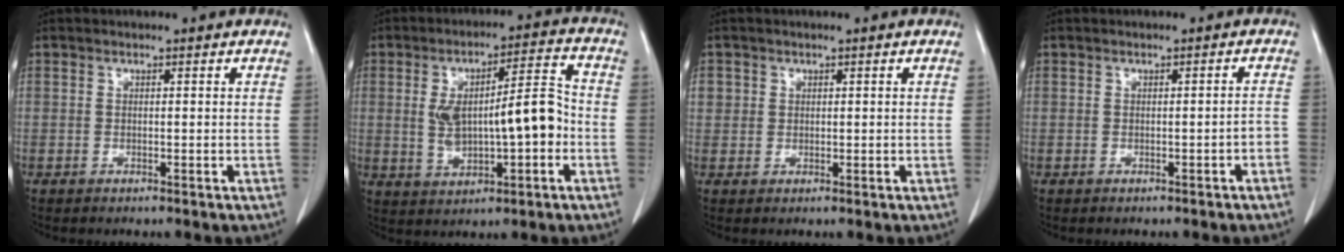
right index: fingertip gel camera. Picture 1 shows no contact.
{"total": 11.8, "force": [-0.9, 3.6, 11.3], "torque": [-0.194, 0.028, -0.004]}
{"total": 2.2, "force": [0.6, 2.0, 0.4], "torque": [0.001, 0.005, 0.013]}
{"total": 1.5, "force": [-0.9, 0.2, 1.1], "torque": [-0.011, 0.002, -0.010]}